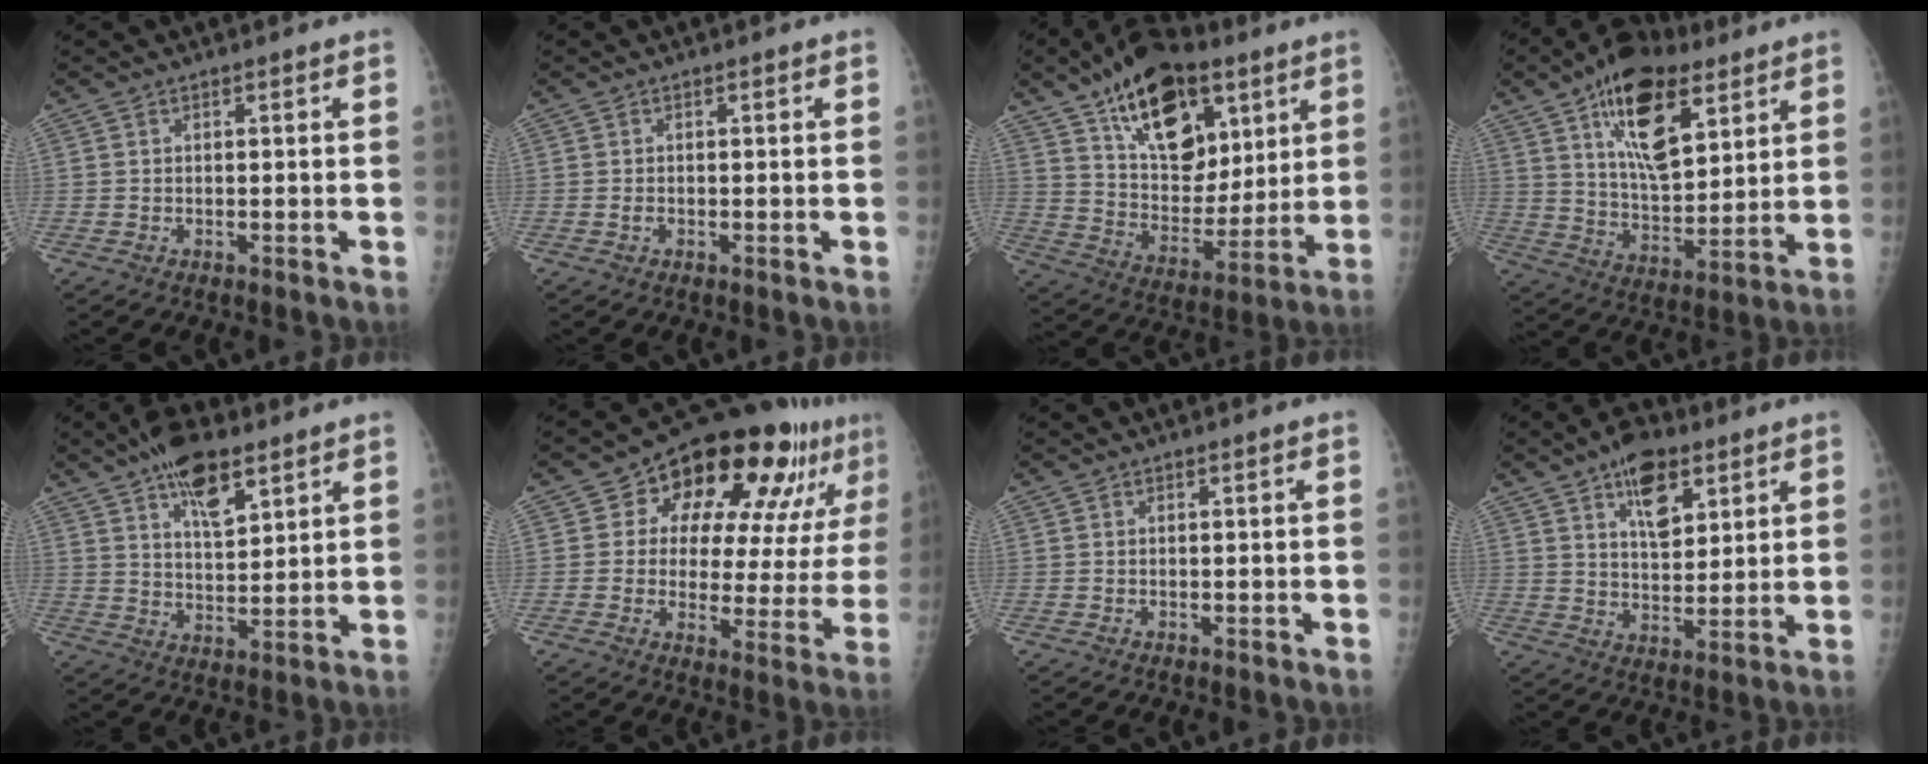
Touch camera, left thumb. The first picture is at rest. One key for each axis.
{"total": 0.7, "fx": -0.2, "fy": 0.5, "fz": 0.5, "tx": -0.005, "ty": 0.001, "tz": -0.004}
{"total": 21.6, "fx": 11.5, "fy": 12.5, "fz": 13.3, "tx": -0.168, "ty": -0.048, "tz": 0.195}
{"total": 19.2, "fx": 9.6, "fy": 9.4, "fz": 13.7, "tx": -0.189, "ty": -0.039, "tz": 0.165}
{"total": 11.0, "fx": 6.7, "fy": 4.6, "fz": 7.4, "tx": -0.104, "ty": -0.029, "tz": 0.114}
{"total": 21.3, "fx": 11.1, "fy": 9.9, "fz": 15.2, "tx": -0.166, "ty": -0.017, "tz": 0.155}
{"total": 0.0}
{"total": 10.5, "fx": 5.6, "fy": 5.6, "fz": 6.9, "tx": -0.085, "ty": -0.026, "tz": 0.092}